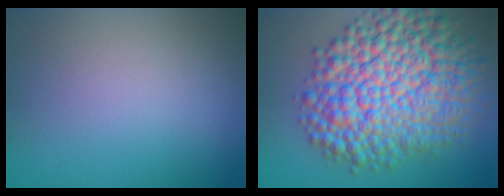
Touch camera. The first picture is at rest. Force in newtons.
{"total": 12.6, "press": 12.6, "slide": 0.4}